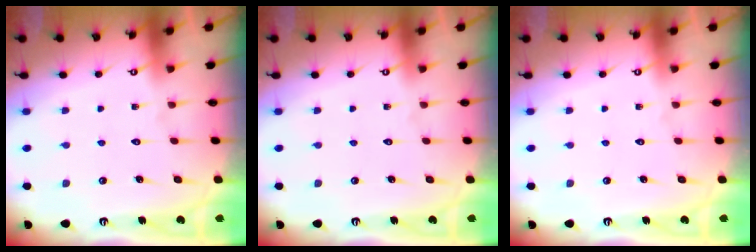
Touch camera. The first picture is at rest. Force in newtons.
{"total": 0.0}
{"total": 0.0}